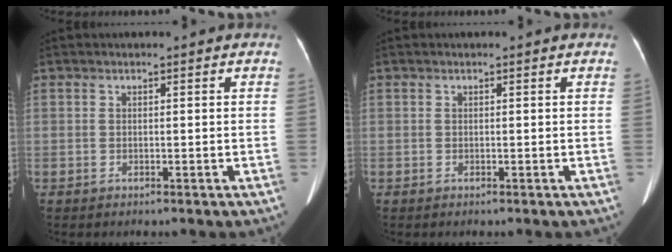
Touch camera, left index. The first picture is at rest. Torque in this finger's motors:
{"motor_torque": [0.00, 0.00, 0.00, 0.00]}